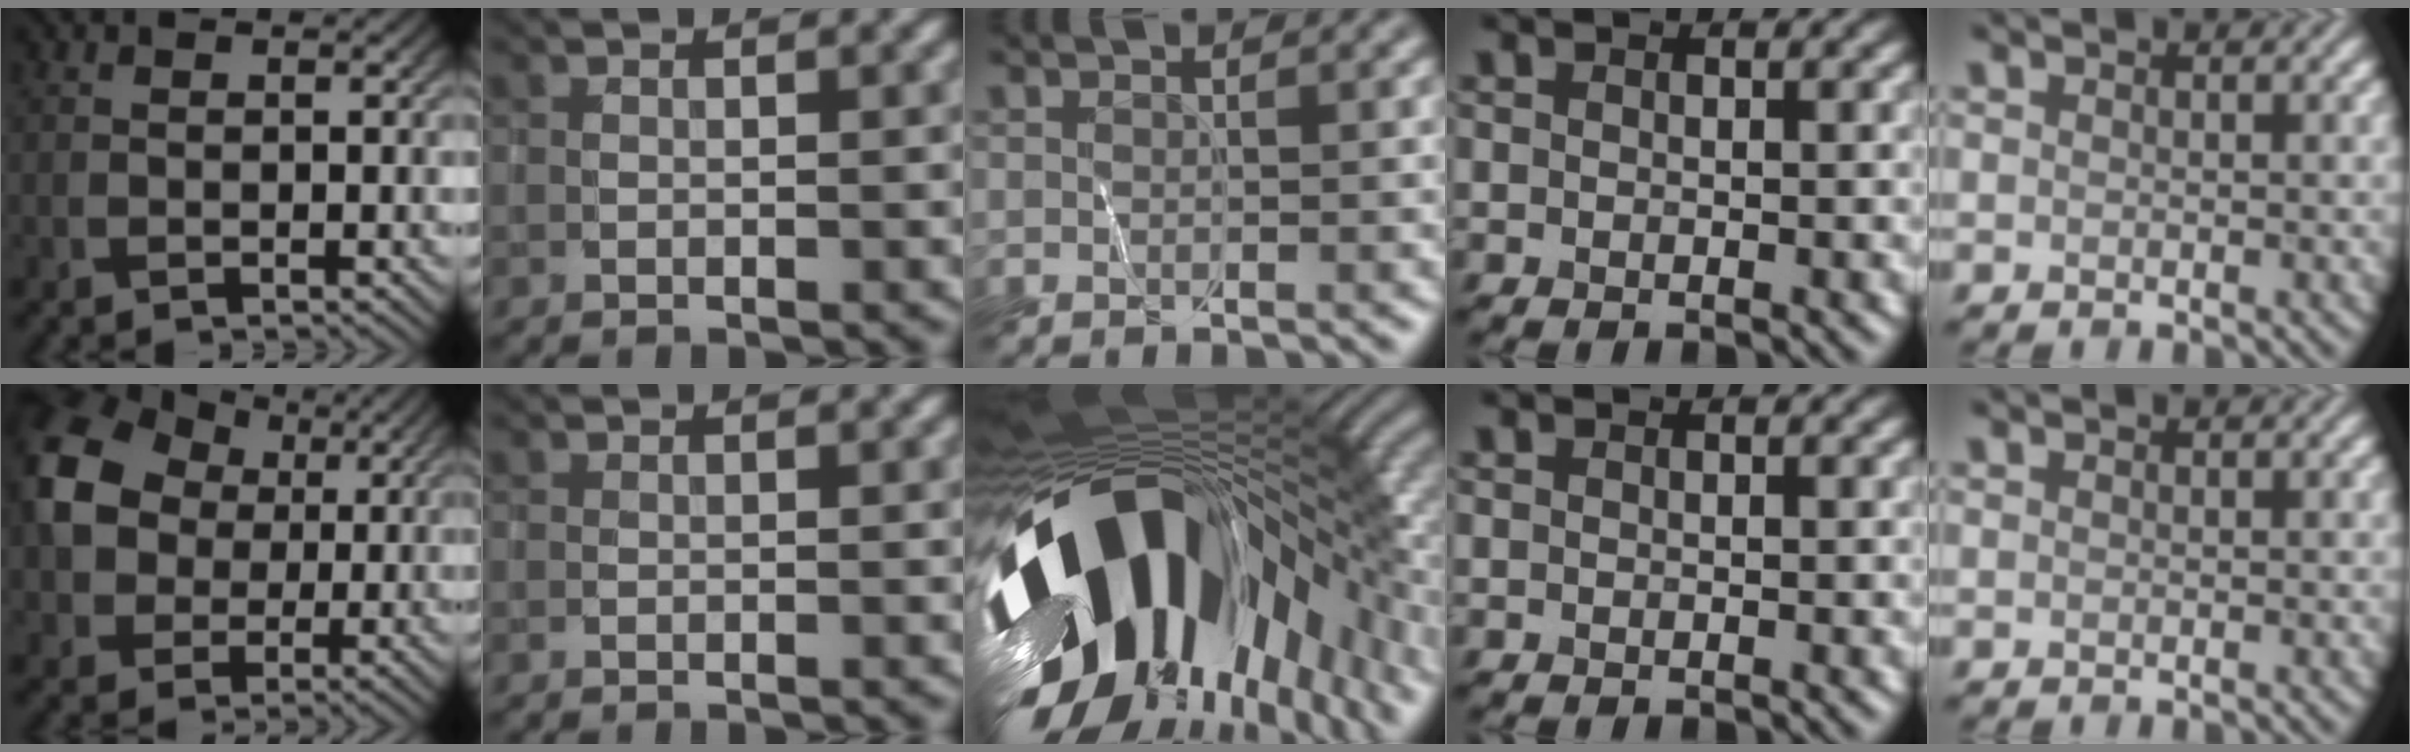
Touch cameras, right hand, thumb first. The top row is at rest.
{"thumb": {"total": 13.7, "force": [2.4, 11.0, 7.9], "torque": [-0.201, 0.009, 0.040]}, "middle": {"total": 18.1, "force": [-5.0, 10.3, 14.0], "torque": [-0.259, -0.019, -0.080]}}